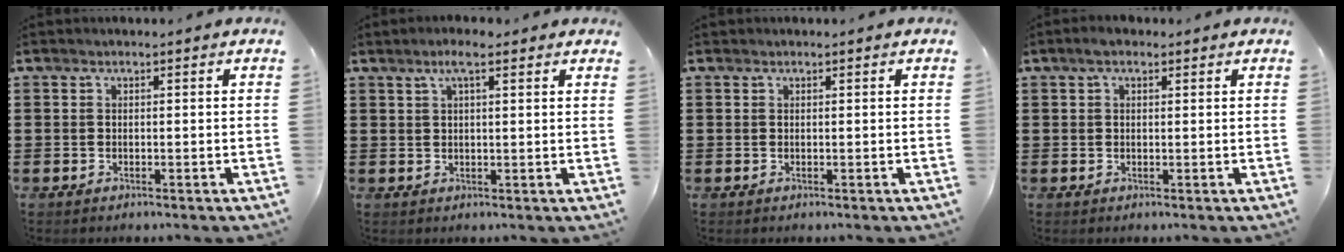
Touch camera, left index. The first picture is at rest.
{"total": 3.8, "force": [2.5, 0.7, 2.8], "torque": [-0.060, 0.005, 0.043]}
{"total": 0.0}
{"total": 2.2, "force": [1.3, 1.0, 1.5], "torque": [-0.032, 0.009, 0.021]}